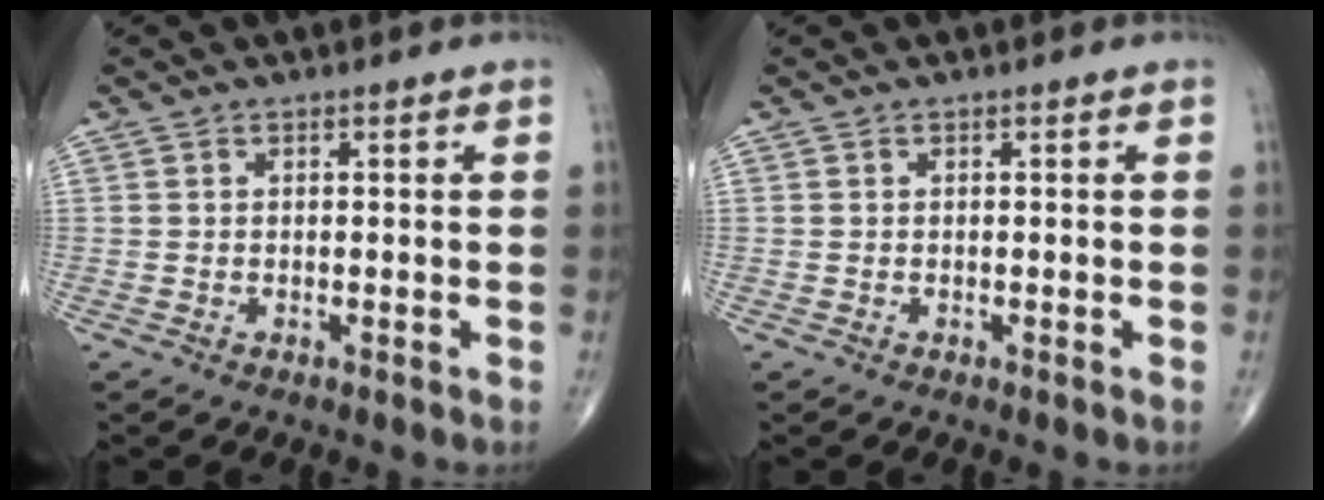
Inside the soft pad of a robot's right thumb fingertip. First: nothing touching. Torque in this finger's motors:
{"motor_torque": [-0.01, 0.00, 0.00, 0.00, 0.00]}